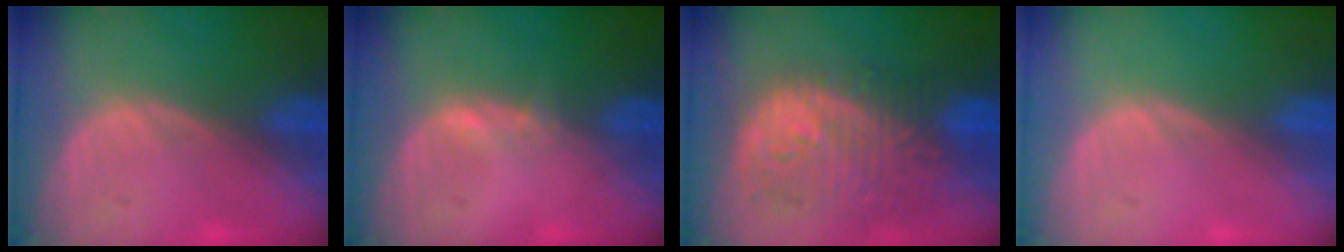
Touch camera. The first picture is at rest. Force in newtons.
{"total": 1.1, "press": 1.1, "slide": 0.3}
{"total": 11.9, "press": 10.5, "slide": 5.6}
{"total": 0.0}